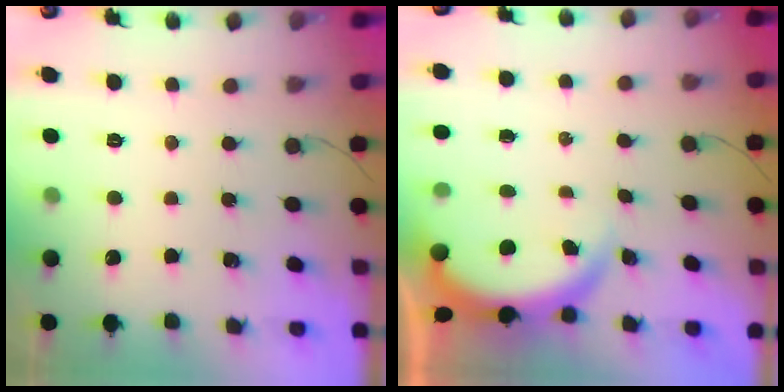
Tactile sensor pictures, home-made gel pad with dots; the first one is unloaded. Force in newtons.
{"total": 3.8, "press": 3.8, "slide": 0.1}